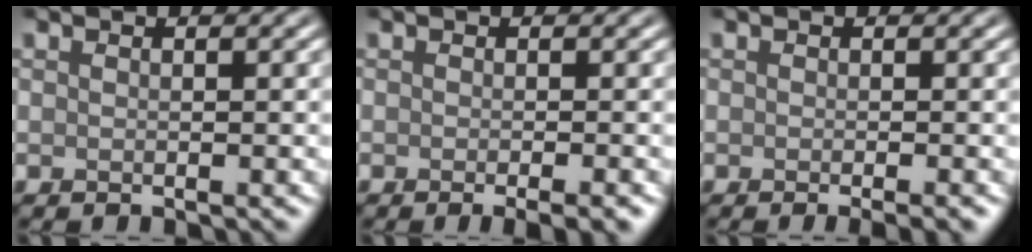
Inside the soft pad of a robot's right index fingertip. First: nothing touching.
{"total": 2.3, "force": [-1.2, 0.5, 1.9], "torque": [-0.019, -0.002, -0.016]}
{"total": 1.5, "force": [-0.7, 0.3, 1.2], "torque": [-0.013, -0.005, -0.008]}